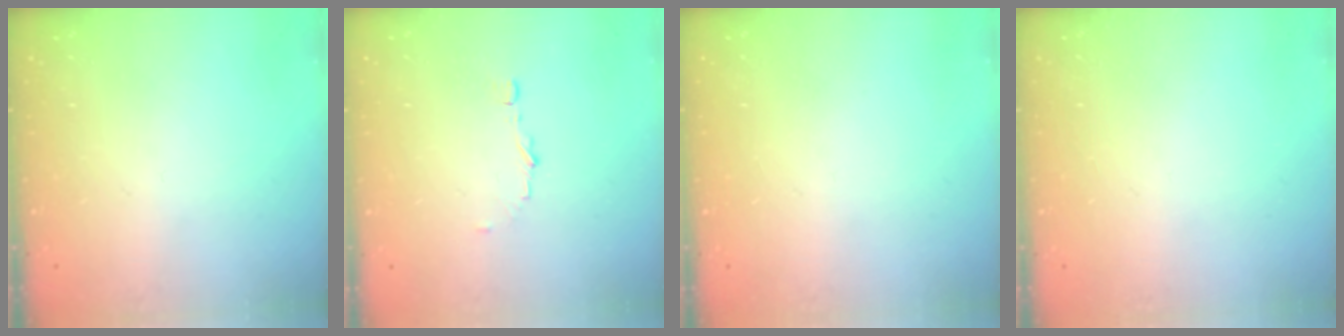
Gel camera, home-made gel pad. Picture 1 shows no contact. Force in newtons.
{"total": 3.7, "press": 3.7, "slide": 0.3}
{"total": 0.0}
{"total": 0.0}